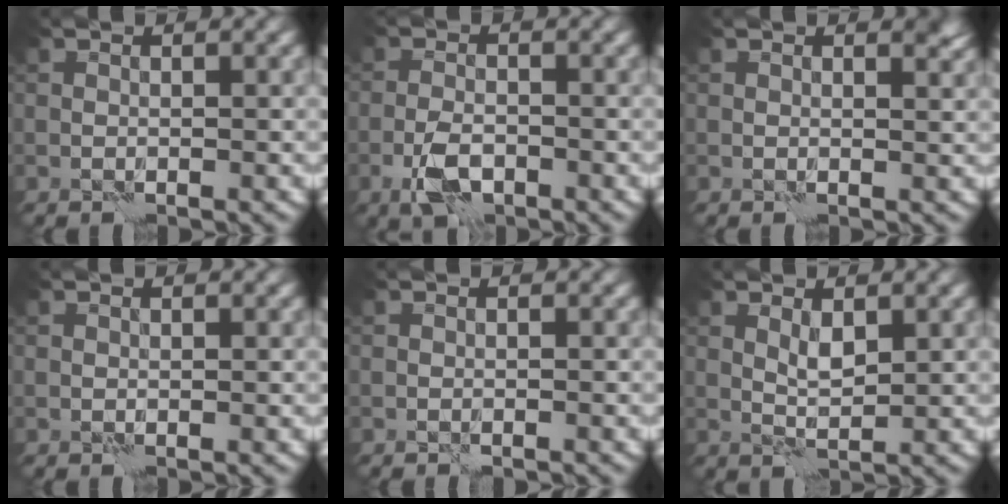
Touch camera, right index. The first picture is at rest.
{"total": 3.4, "force": [-1.9, 1.5, 2.4], "torque": [-0.047, 0.001, -0.041]}
{"total": 1.3, "force": [0.9, 0.3, 0.9], "torque": [-0.006, -0.002, 0.014]}
{"total": 0.0}
{"total": 0.8, "force": [-0.8, -0.1, 0.2], "torque": [0.003, 0.002, -0.014]}
{"total": 1.6, "force": [0.8, 0.6, 1.2], "torque": [-0.029, 0.001, 0.017]}